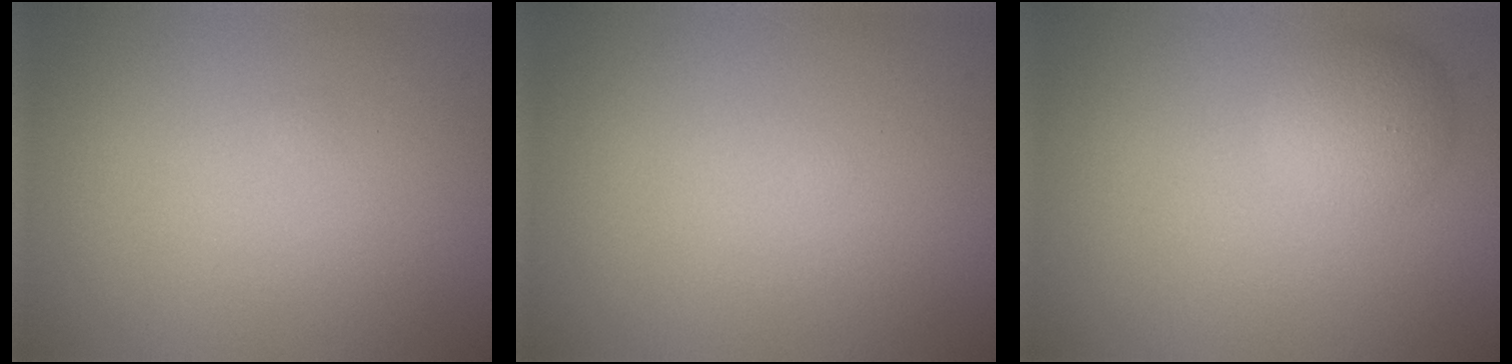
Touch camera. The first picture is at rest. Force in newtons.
{"total": 0.0}
{"total": 2.8, "press": 2.8, "slide": 0.1}